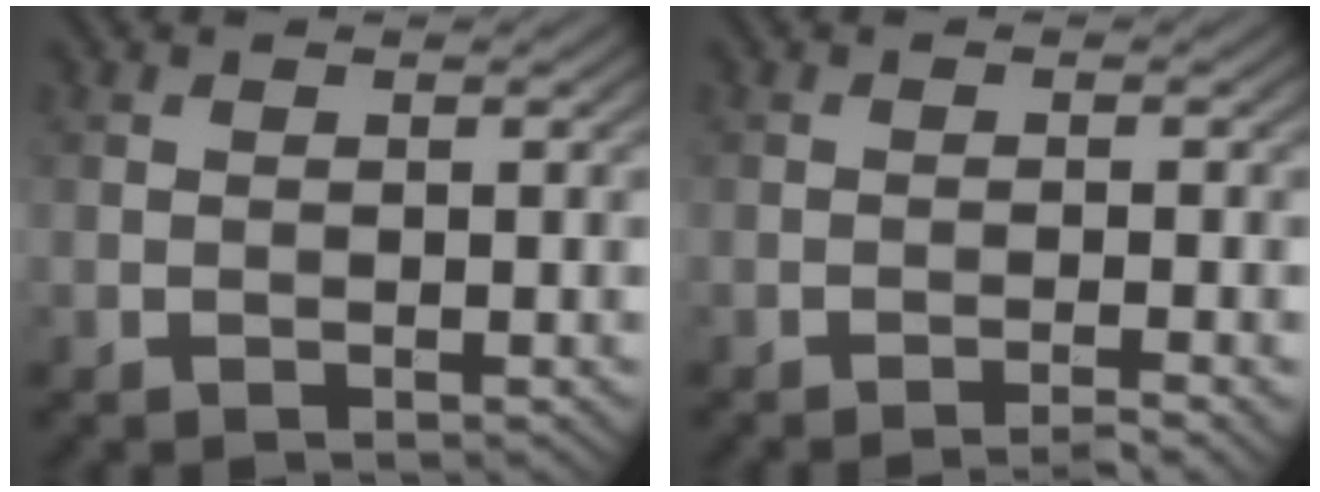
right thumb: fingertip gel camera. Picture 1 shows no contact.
{"total": 2.0, "force": [-1.3, 0.1, 1.5], "torque": [-0.019, 0.004, -0.028]}